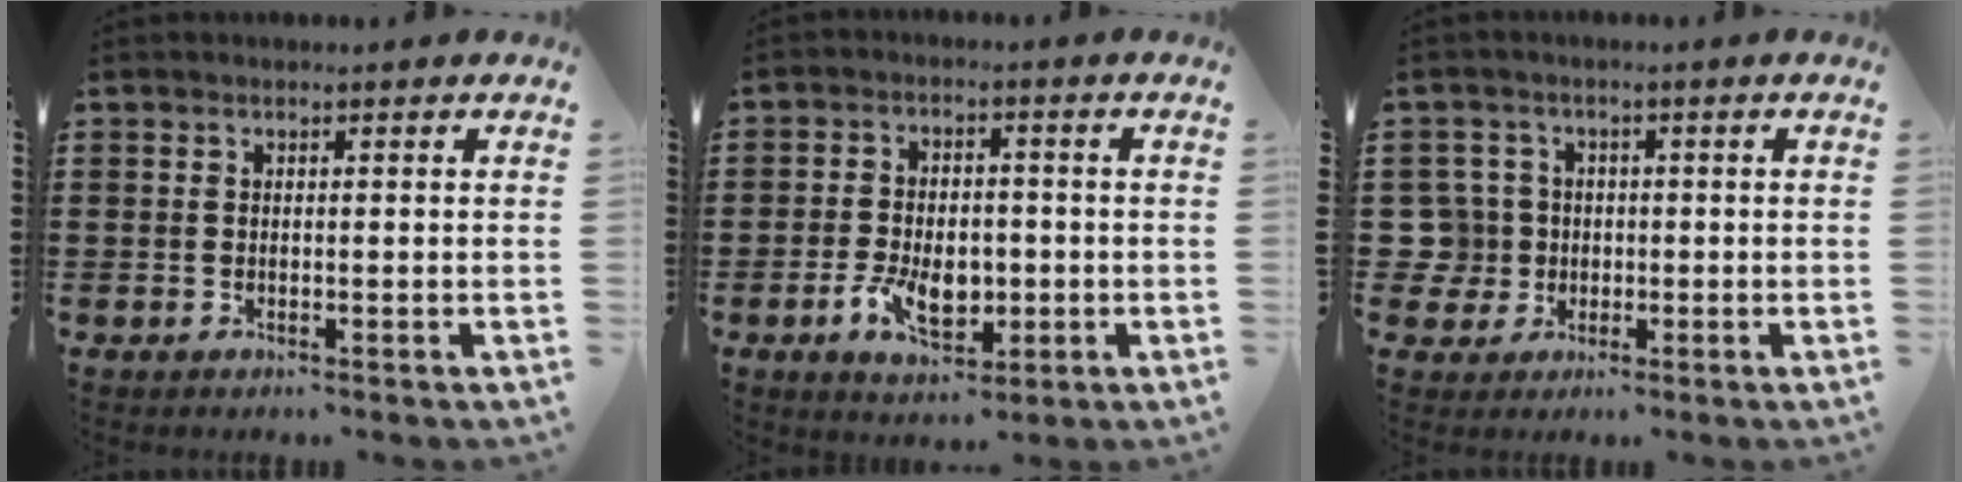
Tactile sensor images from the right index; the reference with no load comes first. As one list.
[{"total": 6.8, "force": [-1.8, 4.3, 5.0], "torque": [-0.089, 0.004, -0.033]}, {"total": 5.1, "force": [-0.3, 5.0, 1.1], "torque": [-0.057, 0.010, -0.009]}]